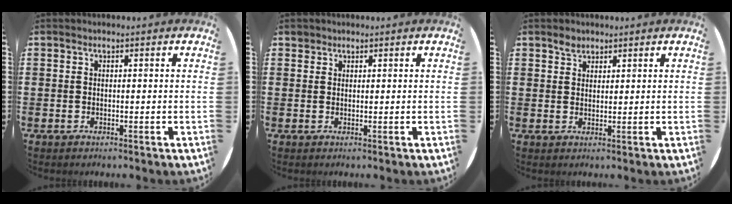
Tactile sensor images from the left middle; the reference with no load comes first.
{"total": 0.8, "force": [0.7, 0.3, -0.1], "torque": [0.000, 0.002, 0.014]}
{"total": 1.8, "force": [1.5, 0.9, 0.2], "torque": [0.003, 0.000, 0.028]}